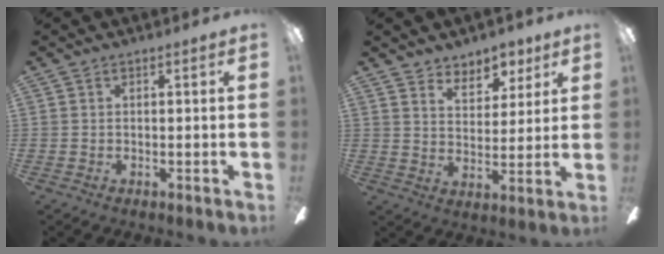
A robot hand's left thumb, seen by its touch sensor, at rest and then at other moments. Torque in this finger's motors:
{"motor_torque": [0.09, 0.20, 0.04, -0.22, 0.09]}